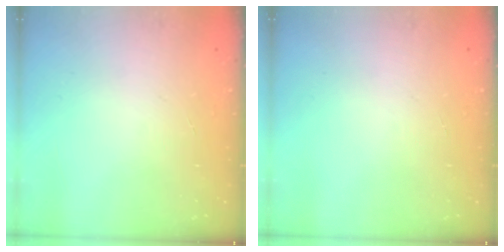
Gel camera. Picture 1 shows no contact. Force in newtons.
{"total": 0.0}